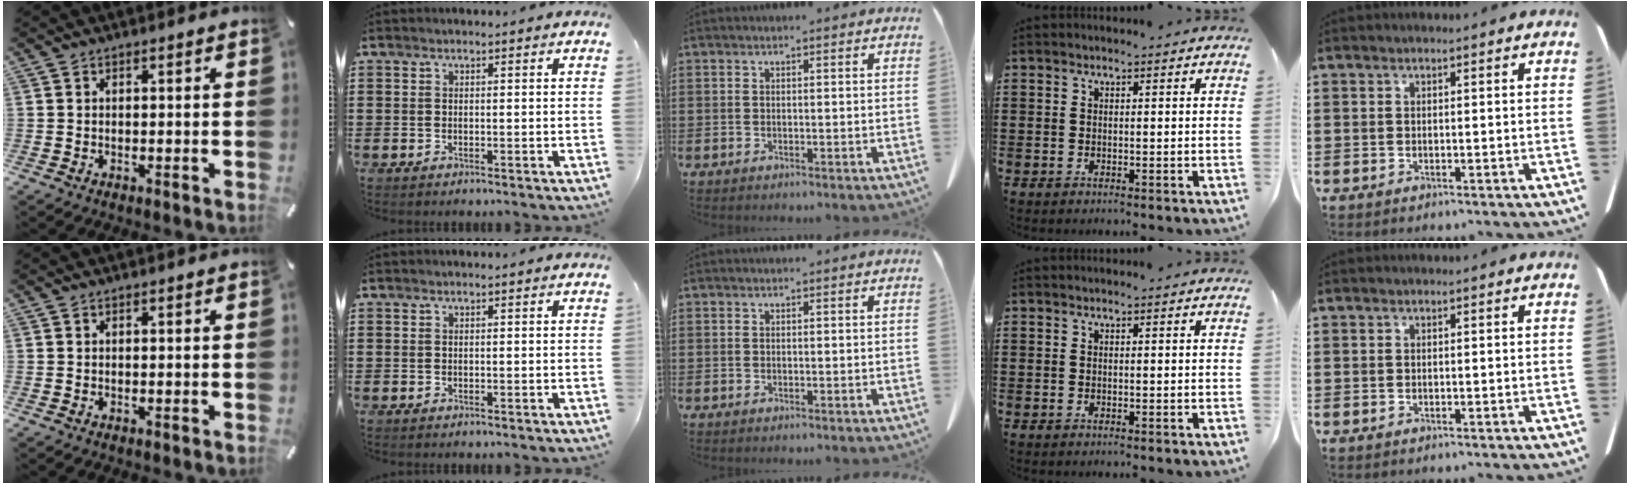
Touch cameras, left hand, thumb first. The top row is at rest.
{}